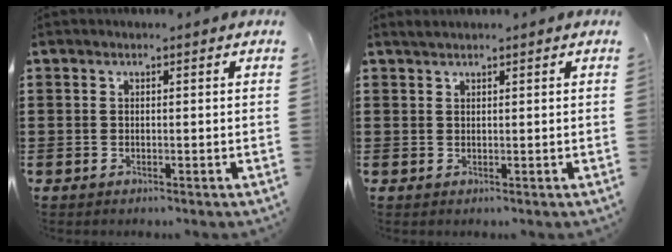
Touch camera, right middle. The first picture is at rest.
{"total": 0.7, "force": [0.7, 0.1, 0.3], "torque": [-0.007, 0.001, 0.012]}